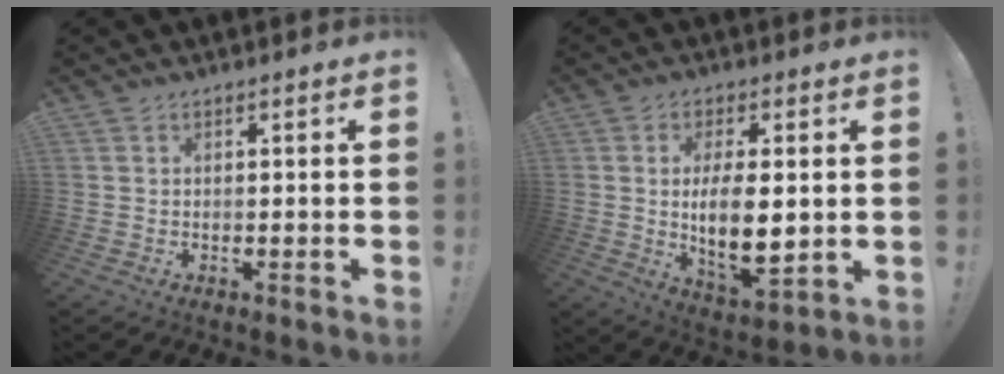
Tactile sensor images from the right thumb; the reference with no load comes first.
{"total": 13.4, "force": [0.3, 5.8, 12.1], "torque": [-0.201, -0.019, 0.003]}